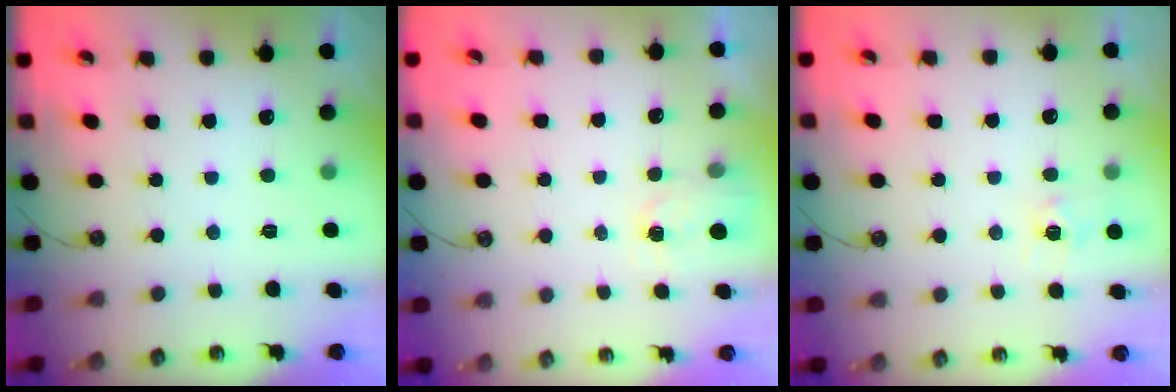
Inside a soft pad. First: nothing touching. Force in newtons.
{"total": 1.9, "press": 1.9, "slide": 0.3}
{"total": 6.0, "press": 5.9, "slide": 0.8}